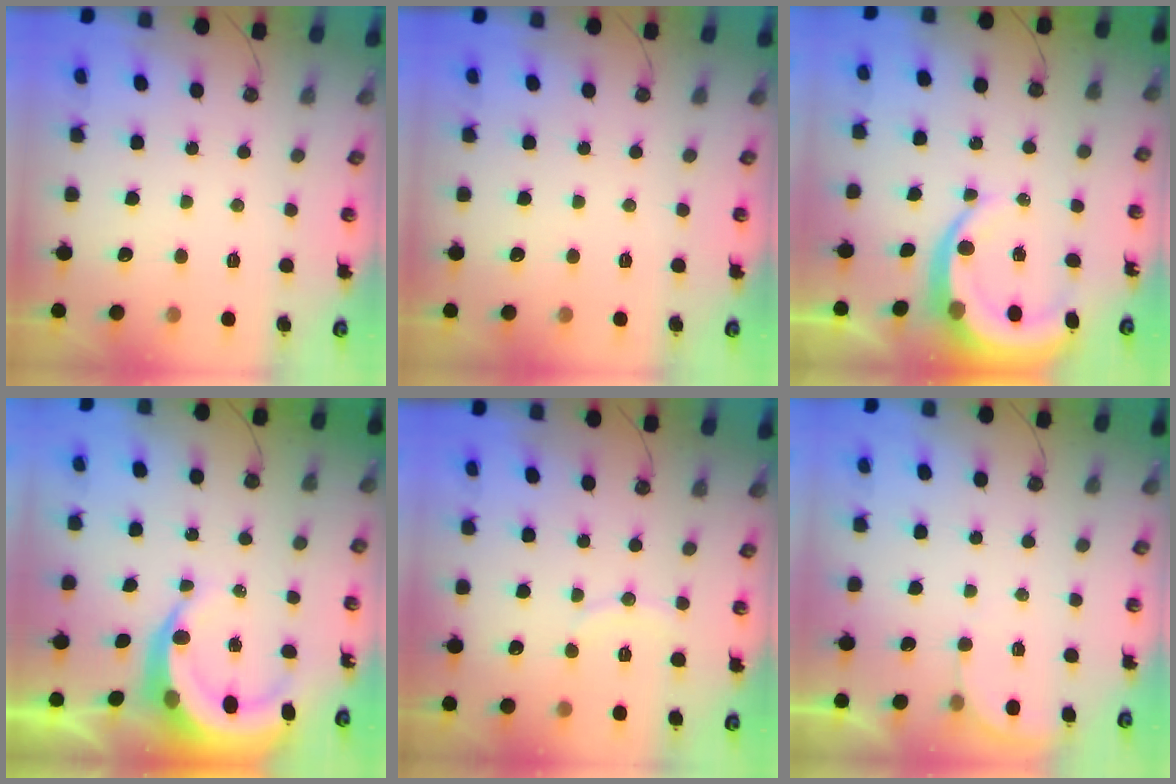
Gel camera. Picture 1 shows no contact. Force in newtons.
{"total": 0.0}
{"total": 9.2, "press": 9.1, "slide": 1.0}
{"total": 8.7, "press": 8.6, "slide": 1.3}
{"total": 5.7, "press": 5.7, "slide": 0.5}
{"total": 1.9, "press": 1.9, "slide": 0.1}